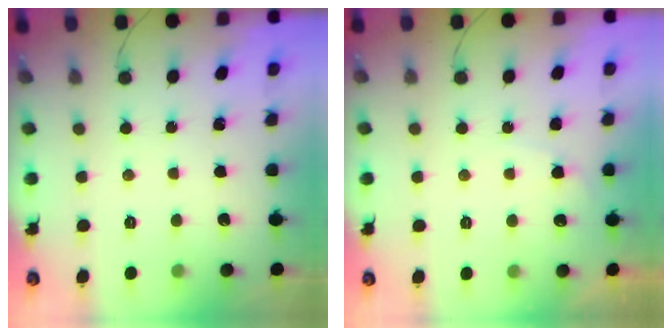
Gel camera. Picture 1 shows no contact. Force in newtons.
{"total": 5.2, "press": 5.2, "slide": 0.3}